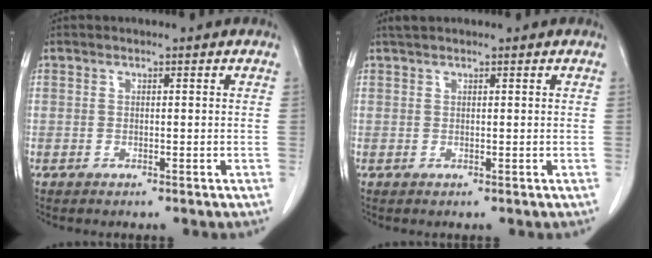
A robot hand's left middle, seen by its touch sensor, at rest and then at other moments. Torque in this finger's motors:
{"motor_torque": [0.33, -0.28, -0.02, -0.01]}